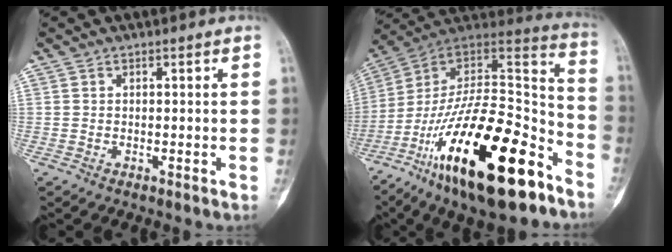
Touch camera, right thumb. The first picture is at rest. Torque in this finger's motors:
{"motor_torque": [2.56, 2.45, 1.39, -1.39, 0.83]}